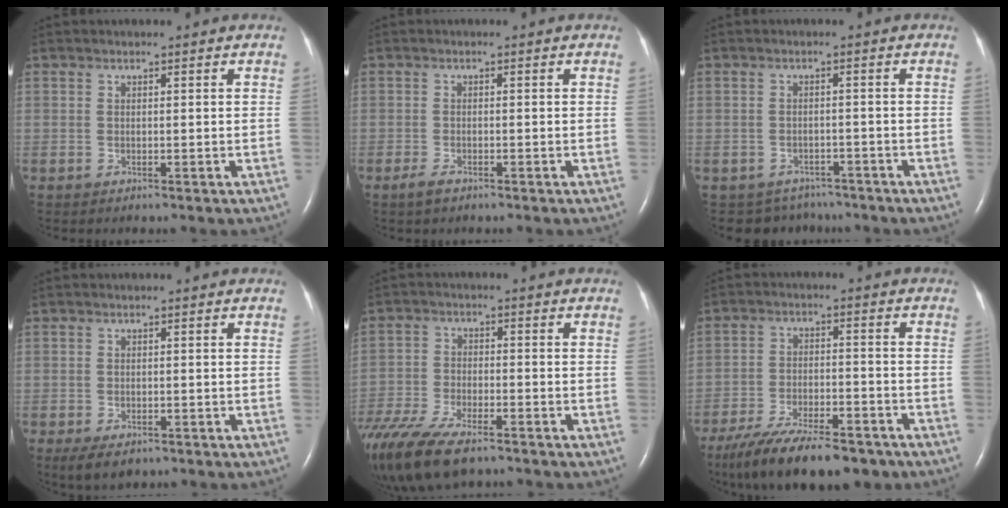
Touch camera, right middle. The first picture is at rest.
{"total": 1.7, "force": [-1.2, 0.6, 1.1], "torque": [-0.030, -0.003, -0.021]}
{"total": 5.1, "force": [-4.4, 2.6, -0.5], "torque": [0.006, 0.012, -0.058]}
{"total": 3.8, "force": [-2.5, 1.8, 2.2], "torque": [-0.041, -0.008, -0.033]}
{"total": 14.8, "force": [-11.1, 4.5, 8.8], "torque": [-0.191, -0.033, -0.193]}
{"total": 17.4, "force": [-13.5, 5.2, 9.6], "torque": [-0.169, -0.016, -0.212]}